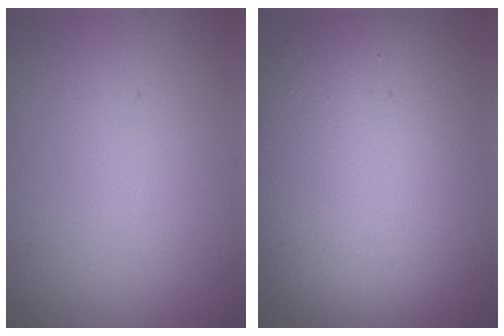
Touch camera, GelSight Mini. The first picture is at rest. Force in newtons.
{"total": 14.1, "press": 14.1, "slide": 0.9}